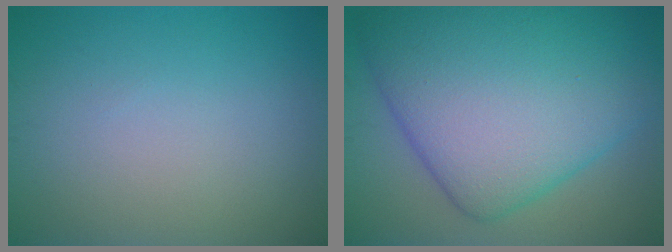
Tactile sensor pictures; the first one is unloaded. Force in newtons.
{"total": 14.0, "press": 14.0, "slide": 0.3}